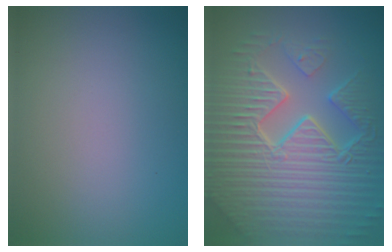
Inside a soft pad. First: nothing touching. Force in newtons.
{"total": 10.9, "press": 7.1, "slide": 8.3}